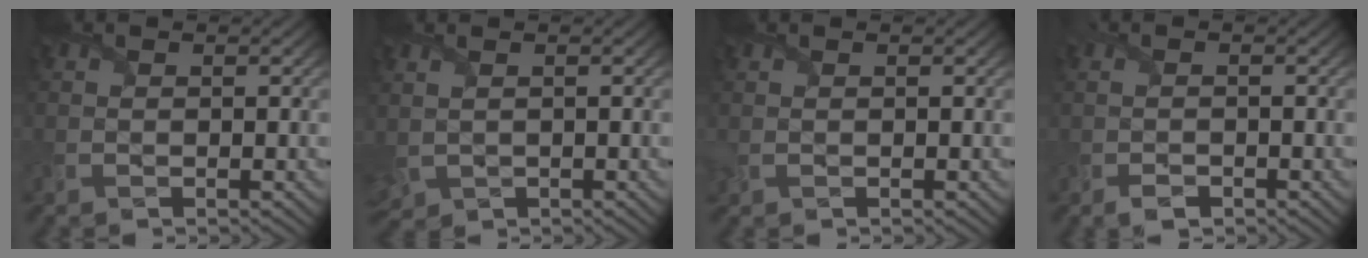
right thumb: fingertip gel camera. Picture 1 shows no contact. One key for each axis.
{"total": 1.9, "fx": 0.3, "fy": 1.2, "fz": 1.4, "tx": -0.054, "ty": -0.002, "tz": 0.011}
{"total": 0.6, "fx": 0.2, "fy": 0.3, "fz": 0.5, "tx": -0.018, "ty": 0.002, "tz": 0.004}
{"total": 1.4, "fx": -1.1, "fy": 0.5, "fz": 0.6, "tx": -0.017, "ty": -0.004, "tz": -0.023}